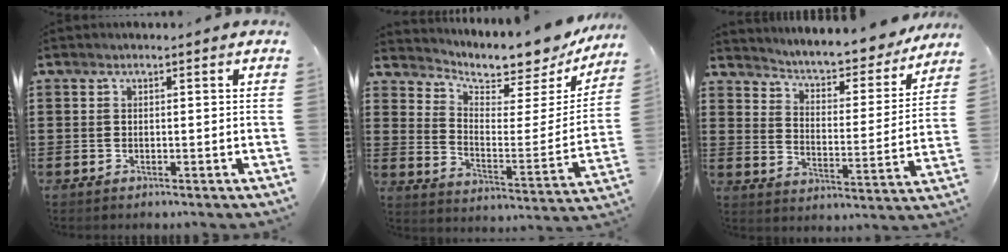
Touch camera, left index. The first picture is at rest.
{"total": 5.9, "force": [5.6, 1.2, 1.1], "torque": [-0.042, -0.051, 0.091]}
{"total": 5.0, "force": [4.8, 0.1, 1.3], "torque": [-0.043, -0.044, 0.073]}